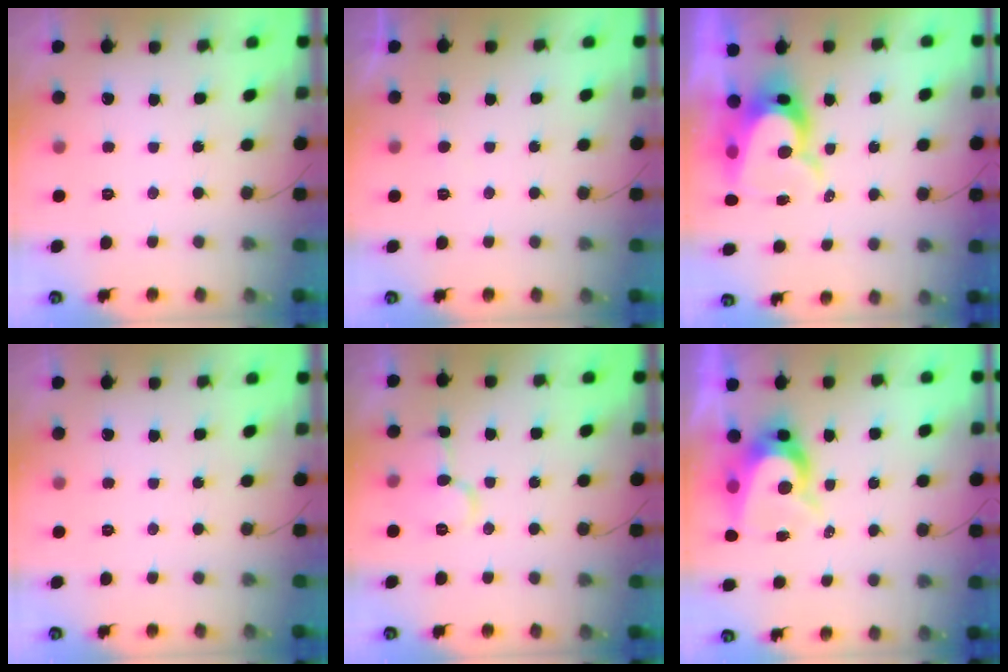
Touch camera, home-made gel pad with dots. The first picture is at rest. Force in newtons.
{"total": 3.0, "press": 2.9, "slide": 0.4}
{"total": 11.1, "press": 11.0, "slide": 0.9}
{"total": 0.0}
{"total": 8.0, "press": 8.0, "slide": 0.6}
{"total": 9.2, "press": 9.2, "slide": 0.8}